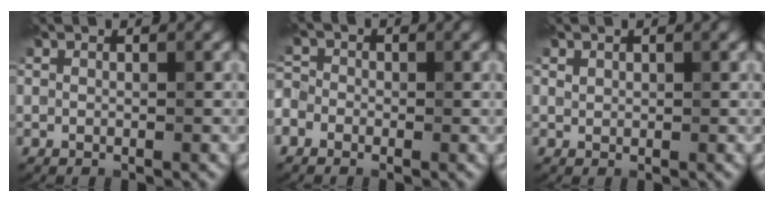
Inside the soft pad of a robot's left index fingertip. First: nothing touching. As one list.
[{"total": 2.4, "force": [-1.0, 2.0, 0.9], "torque": [-0.013, 0.011, -0.034]}, {"total": 0.7, "force": [0.5, 0.5, 0.1], "torque": [-0.001, -0.002, 0.011]}]